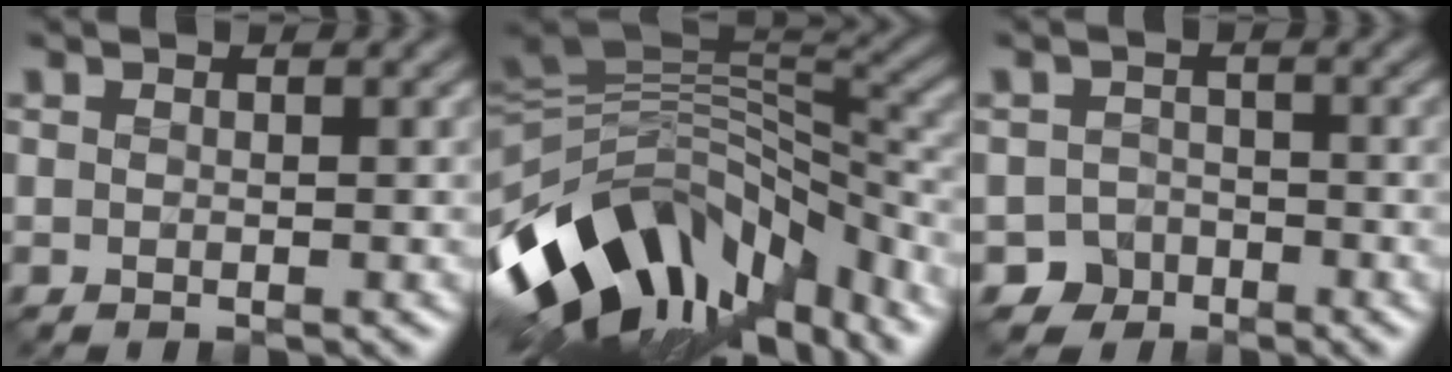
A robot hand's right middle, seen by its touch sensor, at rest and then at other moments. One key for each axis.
{"total": 13.7, "fx": -6.1, "fy": 8.0, "fz": 9.2, "tx": -0.185, "ty": 0.012, "tz": -0.104}
{"total": 2.8, "fx": -2.0, "fy": 1.9, "fz": 0.0, "tx": 0.014, "ty": 0.002, "tz": -0.036}